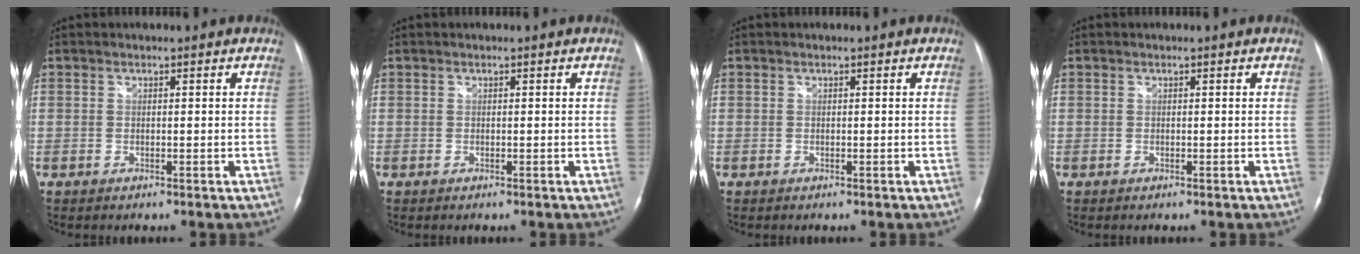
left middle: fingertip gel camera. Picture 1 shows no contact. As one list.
[{"total": 0.0}, {"total": 0.0}, {"total": 0.0}]